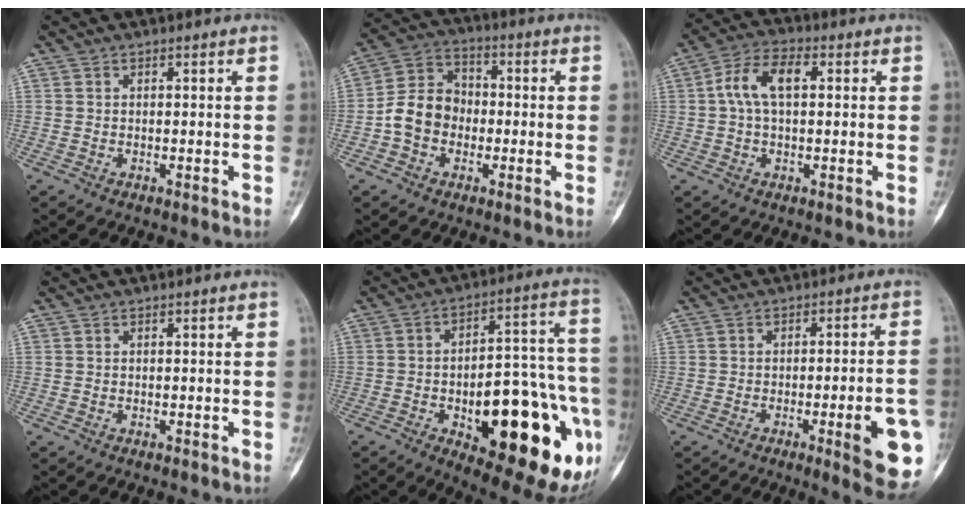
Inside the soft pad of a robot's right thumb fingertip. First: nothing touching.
{"total": 9.8, "force": [-2.0, 8.0, 5.2], "torque": [-0.080, 0.039, -0.049]}
{"total": 8.1, "force": [1.3, 4.3, 6.7], "torque": [-0.133, 0.027, 0.018]}
{"total": 0.0}
{"total": 31.2, "force": [-10.5, 12.1, 26.8], "torque": [-0.297, 0.040, -0.127]}
{"total": 12.6, "force": [-4.1, 2.1, 11.7], "torque": [-0.130, 0.008, -0.050]}